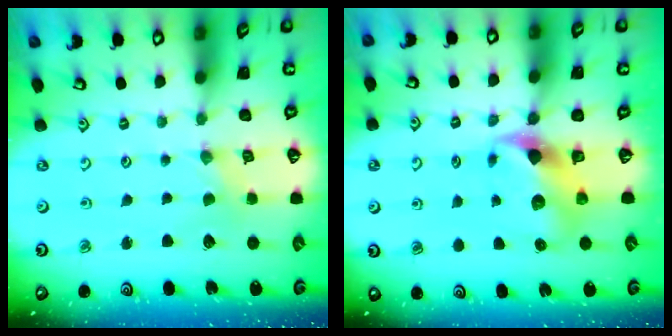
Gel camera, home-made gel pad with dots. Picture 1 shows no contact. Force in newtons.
{"total": 8.4, "press": 8.2, "slide": 1.6}